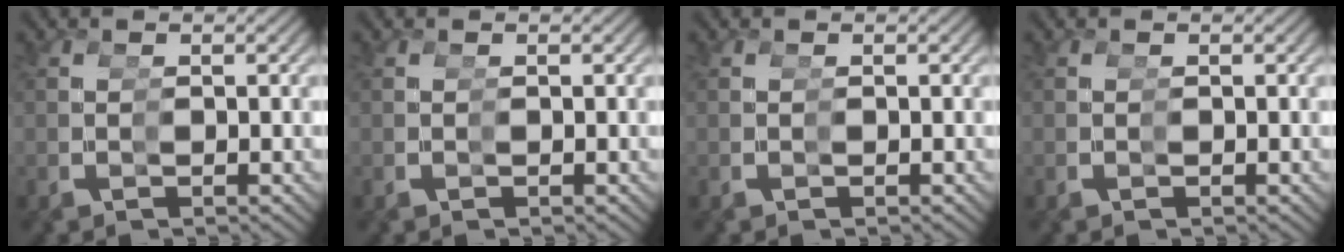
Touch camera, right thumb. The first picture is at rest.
{"total": 0.0}
{"total": 0.0}
{"total": 0.0}